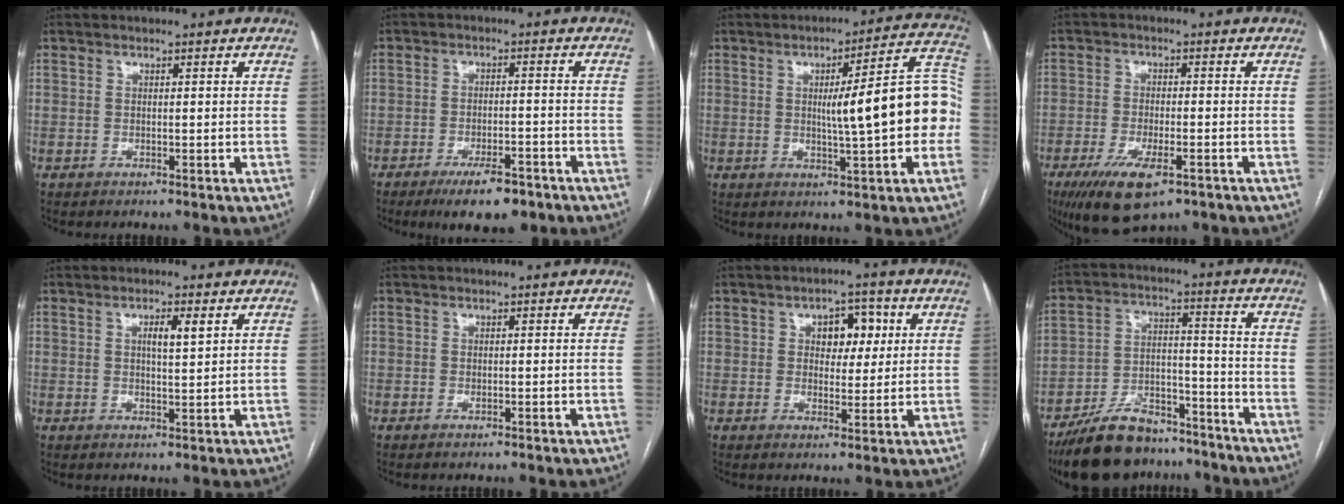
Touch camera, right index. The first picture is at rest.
{"total": 7.6, "force": [-5.3, 2.3, 5.0], "torque": [-0.076, -0.005, -0.081]}
{"total": 14.8, "force": [-0.4, 1.8, 14.7], "torque": [-0.186, 0.035, -0.006]}
{"total": 9.7, "force": [-5.7, 3.1, 7.2], "torque": [-0.130, -0.019, -0.092]}
{"total": 3.1, "force": [1.3, 0.5, 2.8], "torque": [-0.049, 0.000, 0.019]}
{"total": 0.7, "force": [-0.2, 0.3, 0.6], "torque": [-0.014, -0.003, -0.001]}
{"total": 5.7, "force": [1.7, 3.5, 4.1], "torque": [-0.052, 0.017, 0.027]}
{"total": 15.6, "force": [-12.9, 6.3, 6.1], "torque": [-0.102, 0.024, -0.215]}